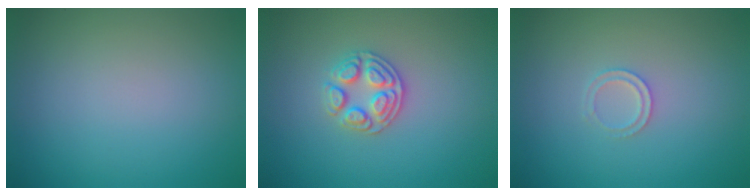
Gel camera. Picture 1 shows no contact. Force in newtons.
{"total": 2.9, "press": 2.7, "slide": 1.0}
{"total": 1.2, "press": 1.2, "slide": 0.2}